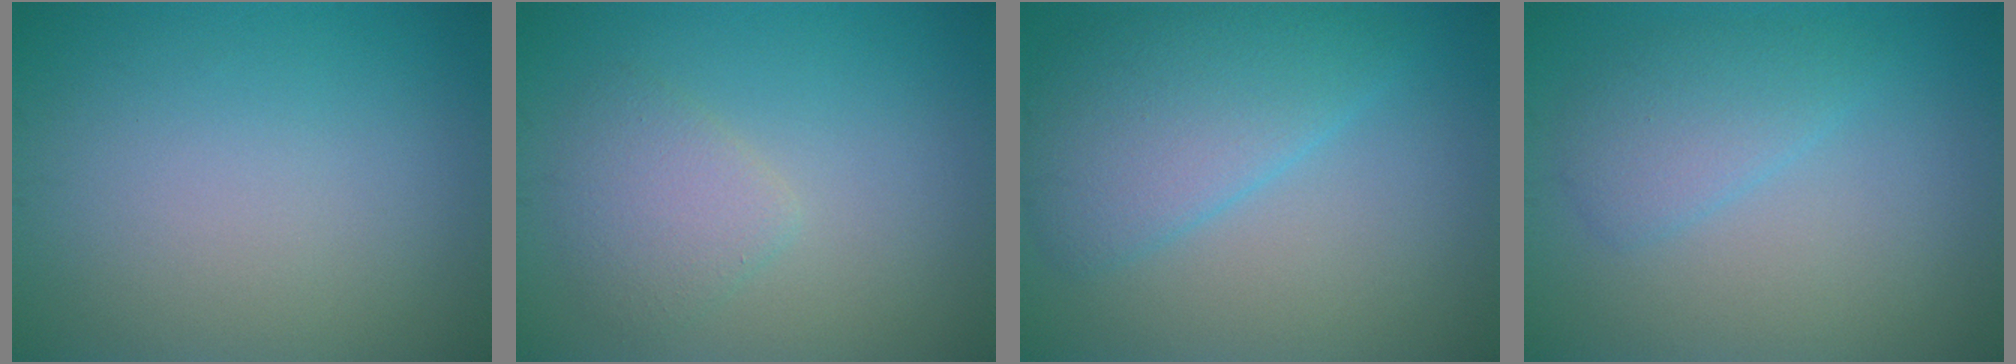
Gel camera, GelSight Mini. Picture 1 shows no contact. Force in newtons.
{"total": 2.5, "press": 2.5, "slide": 0.2}
{"total": 5.2, "press": 5.2, "slide": 0.1}
{"total": 2.7, "press": 2.7, "slide": 0.2}